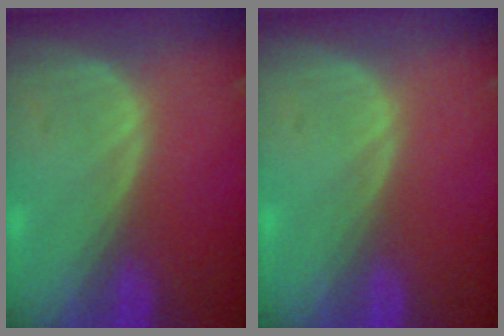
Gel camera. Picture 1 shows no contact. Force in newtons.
{"total": 0.0}